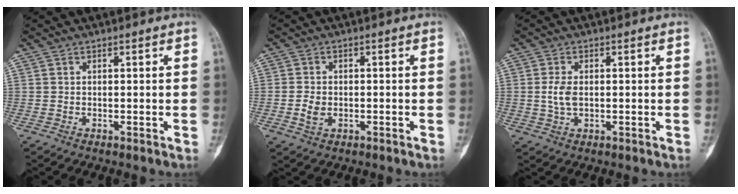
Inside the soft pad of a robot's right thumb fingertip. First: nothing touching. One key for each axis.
{"total": 3.2, "fx": -0.9, "fy": 2.3, "fz": 2.0, "tx": -0.035, "ty": 0.004, "tz": -0.015}
{"total": 3.5, "fx": 0.0, "fy": 2.0, "fz": 2.9, "tx": -0.062, "ty": 0.001, "tz": 0.000}